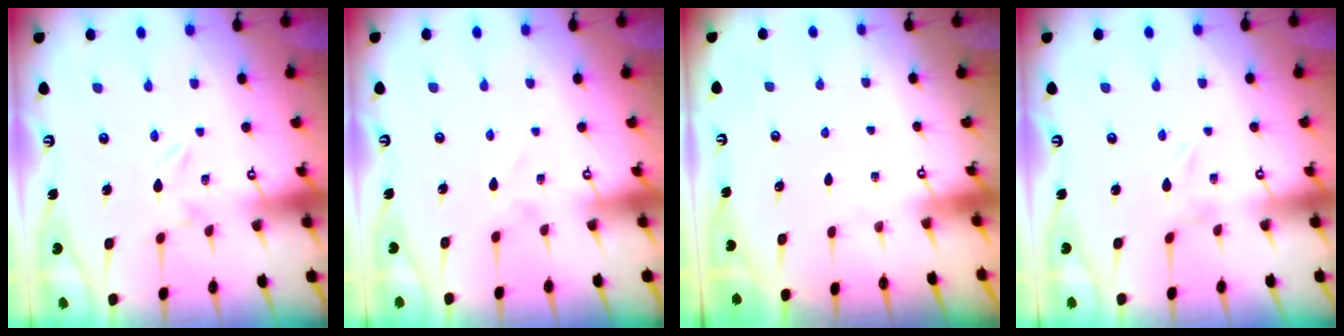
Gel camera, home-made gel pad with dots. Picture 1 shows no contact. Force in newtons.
{"total": 0.0}
{"total": 0.0}
{"total": 0.0}